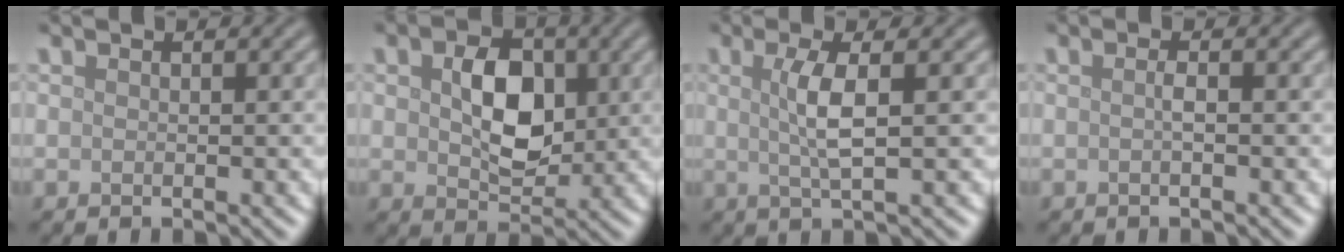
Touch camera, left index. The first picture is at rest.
{"total": 5.5, "force": [0.6, 3.6, 4.1], "torque": [-0.077, -0.002, 0.011]}
{"total": 3.2, "force": [0.4, 0.6, 3.1], "torque": [-0.064, 0.001, 0.007]}
{"total": 0.7, "force": [-0.1, 0.0, 0.7], "torque": [-0.015, 0.001, -0.003]}